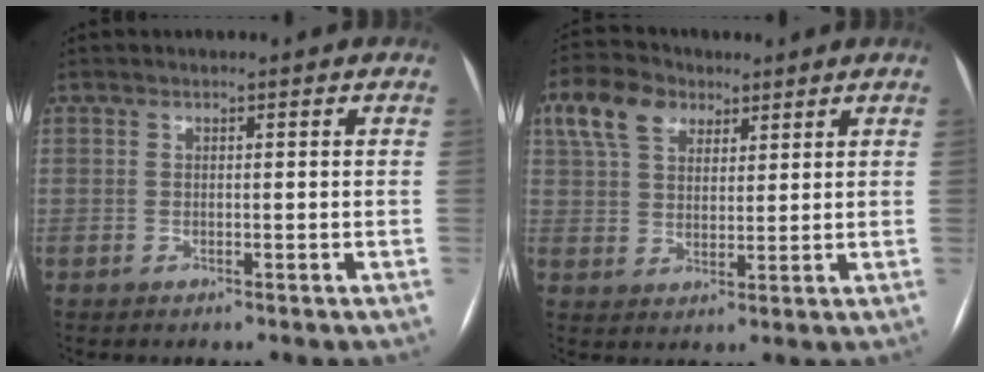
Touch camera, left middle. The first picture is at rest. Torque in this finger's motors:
{"motor_torque": [0.97, -0.98, 0.10, 0.13]}